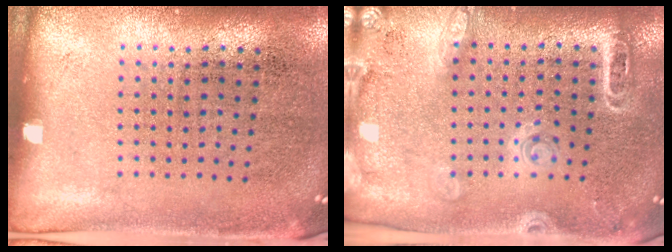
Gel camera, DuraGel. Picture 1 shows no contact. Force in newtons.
{"total": 1.8, "press": 1.7, "slide": 0.6}